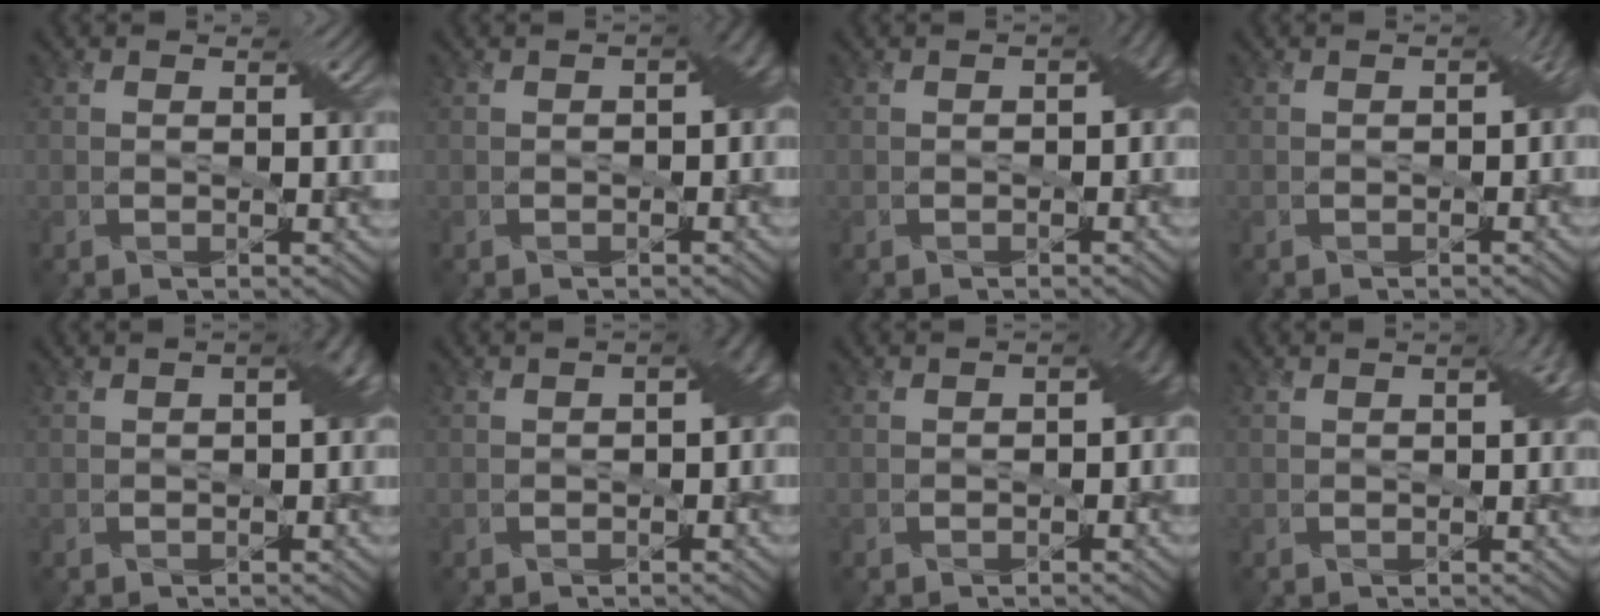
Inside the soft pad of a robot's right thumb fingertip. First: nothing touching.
{"total": 3.2, "force": [-0.4, 1.9, 2.6], "torque": [-0.029, -0.002, -0.008]}
{"total": 3.0, "force": [-0.4, 1.9, 2.2], "torque": [-0.025, -0.005, -0.009]}
{"total": 3.1, "force": [-0.4, 2.0, 2.3], "torque": [-0.024, -0.007, -0.006]}
{"total": 3.0, "force": [-0.1, 1.5, 2.6], "torque": [-0.030, 0.005, -0.002]}
{"total": 3.7, "force": [-0.4, 2.2, 3.0], "torque": [-0.033, 0.000, -0.008]}
{"total": 3.3, "force": [-0.6, 2.2, 2.4], "torque": [-0.026, -0.007, -0.012]}
{"total": 2.5, "force": [0.2, 1.3, 2.1], "torque": [-0.024, 0.006, 0.006]}